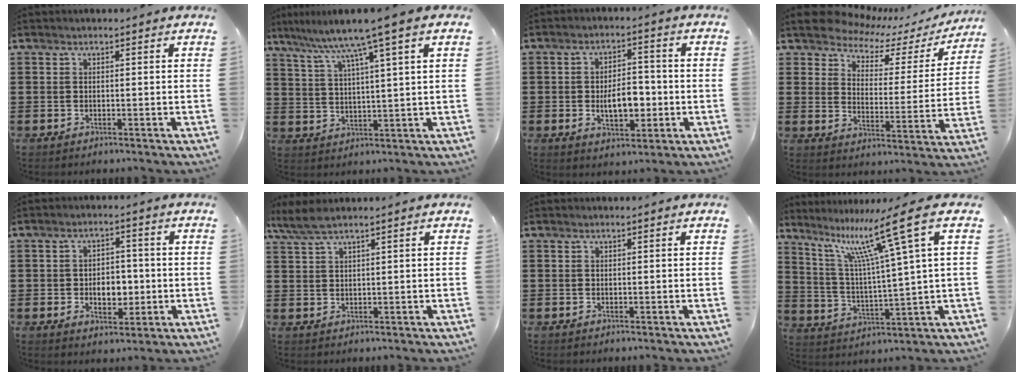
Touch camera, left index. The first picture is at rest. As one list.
[{"total": 7.2, "force": [5.0, -0.5, 5.1], "torque": [-0.119, -0.026, 0.078]}, {"total": 6.9, "force": [-1.2, 3.6, 5.7], "torque": [-0.077, 0.000, -0.027]}, {"total": 5.7, "force": [5.3, 1.5, 1.4], "torque": [-0.059, -0.033, 0.089]}, {"total": 5.5, "force": [-0.8, 3.6, 4.1], "torque": [-0.065, 0.003, -0.022]}, {"total": 3.6, "force": [2.5, 0.3, 2.5], "torque": [-0.053, 0.003, 0.048]}, {"total": 0.0}, {"total": 13.1, "force": [7.6, -0.1, 10.7], "torque": [-0.207, -0.029, 0.113]}]